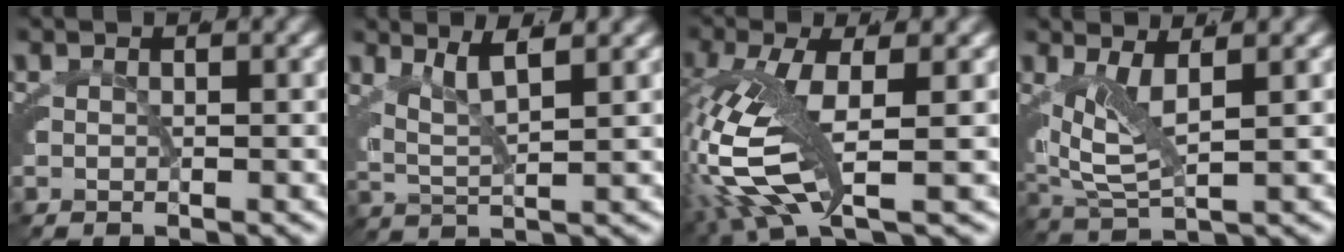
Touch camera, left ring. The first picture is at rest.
{"total": 4.4, "force": [2.0, 2.2, 3.2], "torque": [-0.067, -0.005, 0.032]}
{"total": 8.4, "force": [-1.3, 3.1, 7.7], "torque": [-0.183, -0.034, -0.001]}
{"total": 3.8, "force": [0.9, 1.4, 3.4], "torque": [-0.083, -0.020, 0.026]}